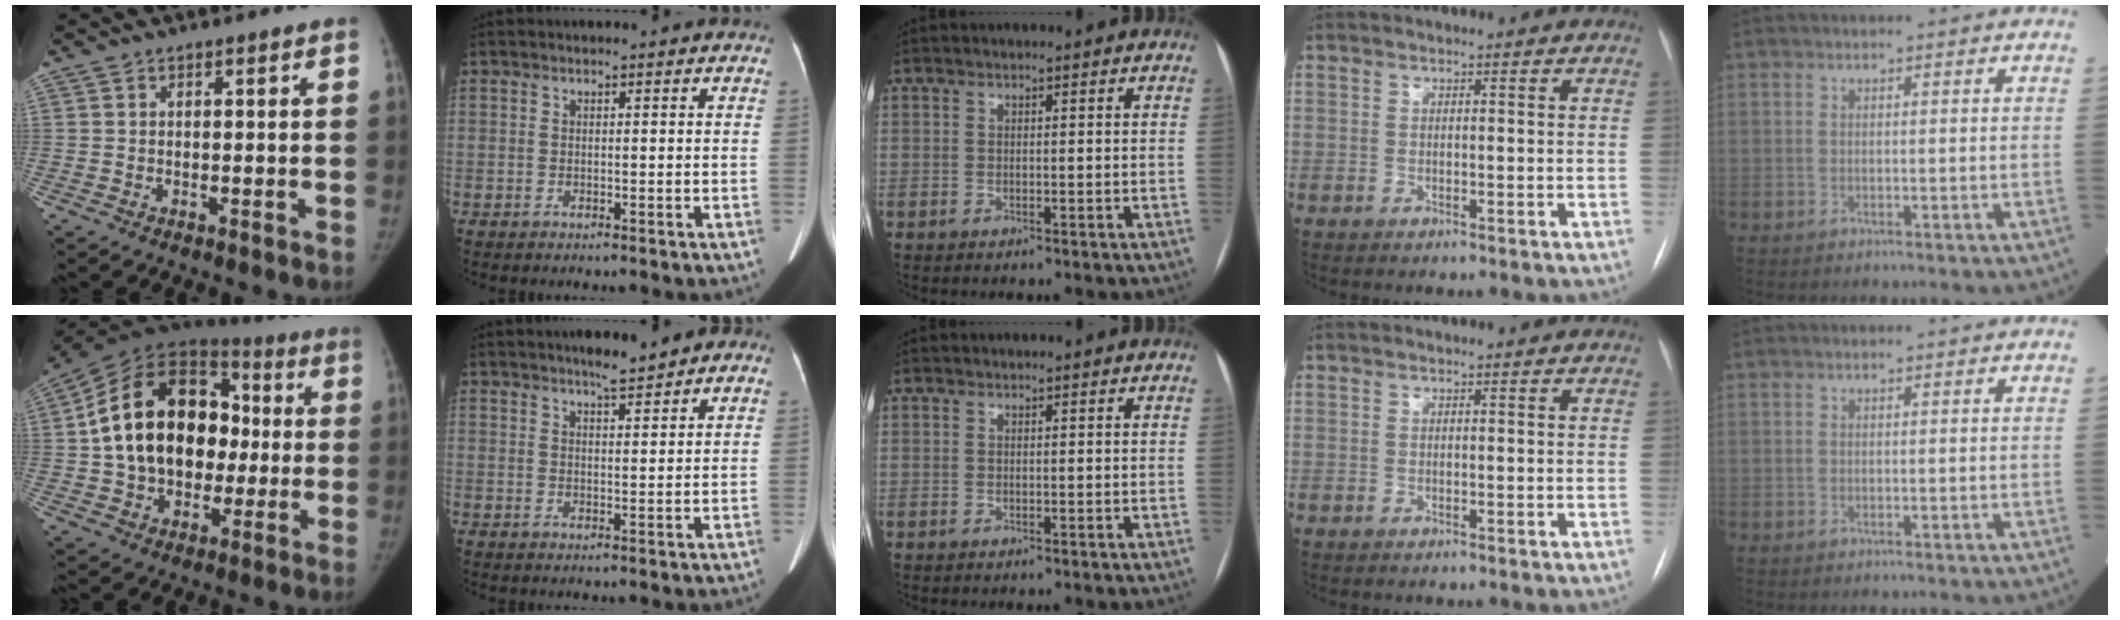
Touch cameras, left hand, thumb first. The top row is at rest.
{"thumb": {"total": 24.5, "force": [0.4, 17.5, 17.1], "torque": [-0.281, 0.037, 0.012]}, "index": {"total": 3.7, "force": [2.7, 0.8, 2.4], "torque": [-0.037, 0.005, 0.041]}}